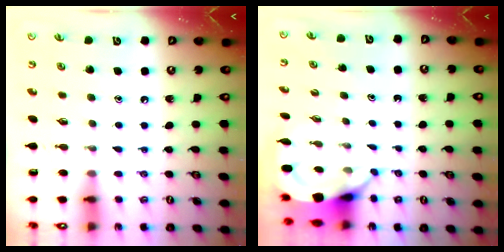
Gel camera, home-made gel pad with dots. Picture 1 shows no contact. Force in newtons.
{"total": 3.8, "press": 3.8, "slide": 0.2}